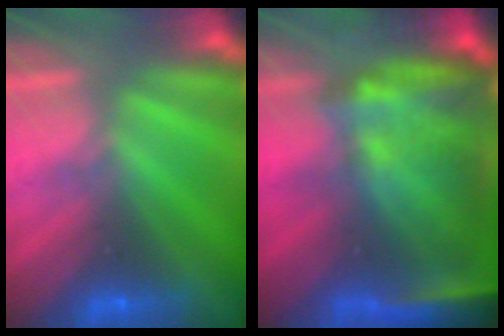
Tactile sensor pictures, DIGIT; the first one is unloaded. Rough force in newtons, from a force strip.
{"total": 10.9}